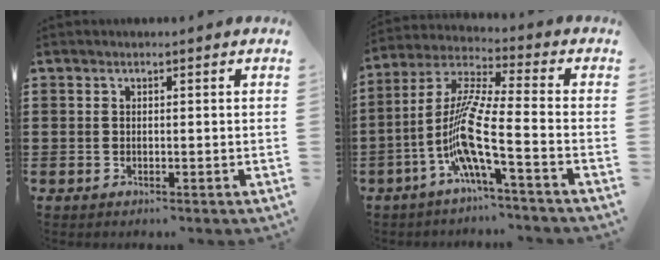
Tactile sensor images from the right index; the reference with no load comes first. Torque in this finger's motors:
{"motor_torque": [2.14, 0.00, 0.62, 0.21]}